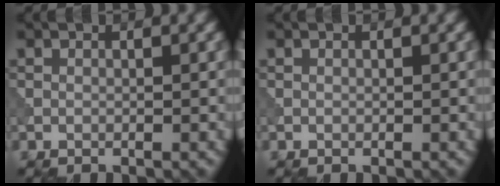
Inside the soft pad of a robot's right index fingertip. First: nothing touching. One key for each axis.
{"total": 0.0}